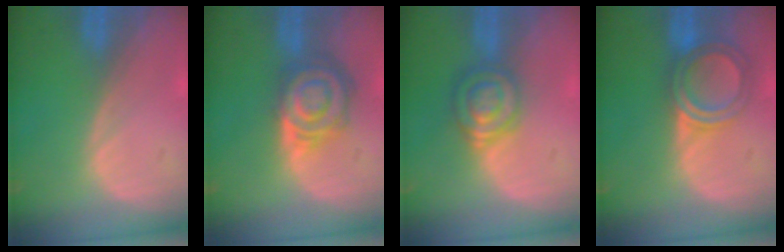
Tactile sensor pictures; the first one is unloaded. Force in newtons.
{"total": 8.1, "press": 7.1, "slide": 3.8}
{"total": 6.5, "press": 5.8, "slide": 3.0}
{"total": 5.5, "press": 5.4, "slide": 0.6}